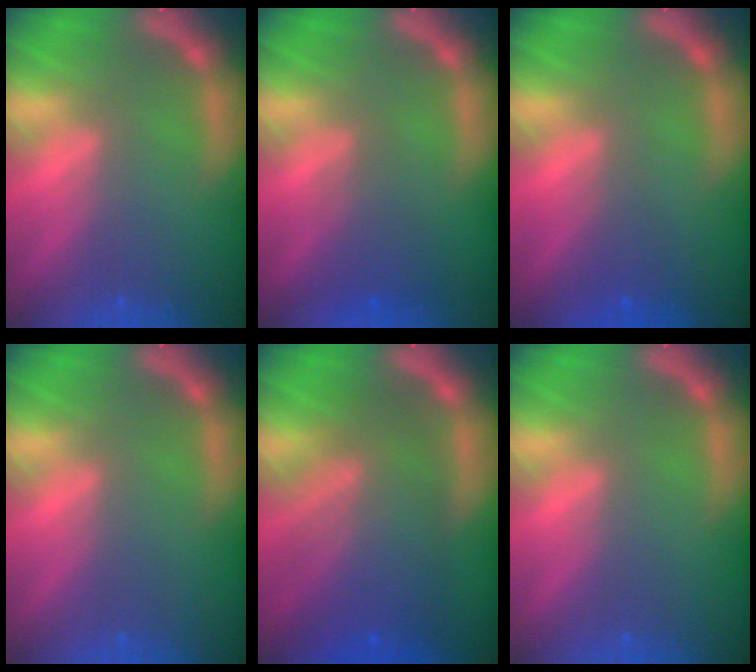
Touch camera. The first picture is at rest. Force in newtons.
{"total": 2.4}
{"total": 1.5}
{"total": 0.0}
{"total": 9.1}
{"total": 0.0}